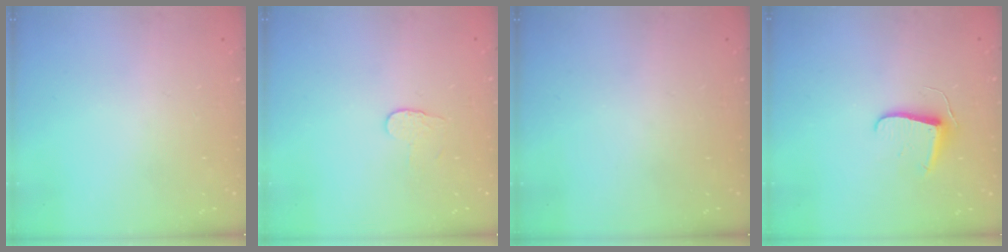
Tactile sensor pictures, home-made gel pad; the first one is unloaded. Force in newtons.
{"total": 3.7, "press": 3.7, "slide": 0.3}
{"total": 0.0}
{"total": 7.1, "press": 7.1, "slide": 0.5}